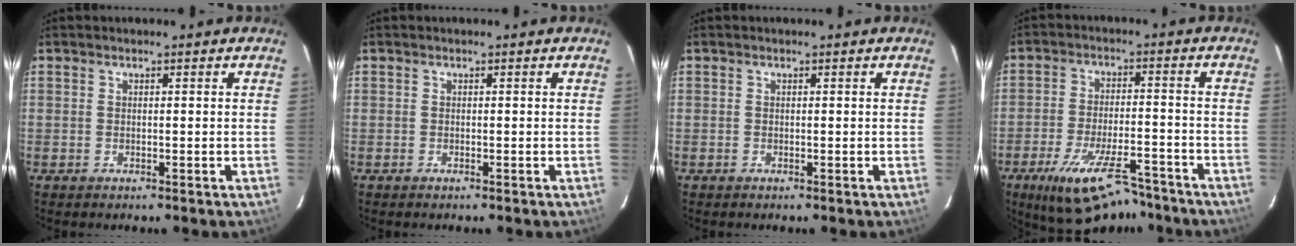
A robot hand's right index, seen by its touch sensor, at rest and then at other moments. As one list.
[{"total": 0.0}, {"total": 0.0}, {"total": 15.3, "force": [-11.5, 4.7, 8.8], "torque": [-0.172, -0.024, -0.182]}]